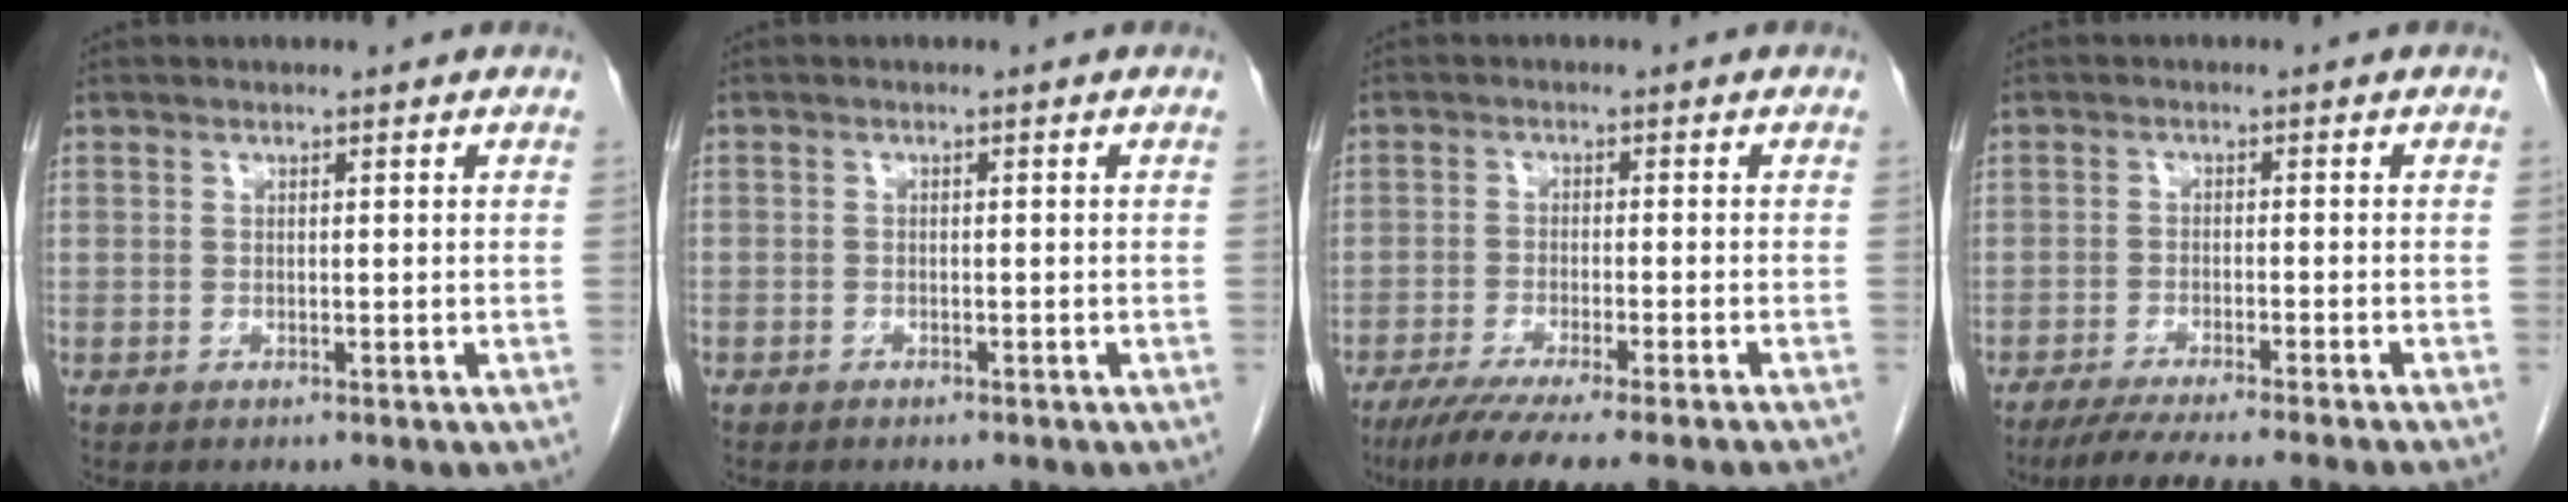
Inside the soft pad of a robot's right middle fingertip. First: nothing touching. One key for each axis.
{"total": 0.8, "fx": -0.6, "fy": 0.6, "fz": 0.1, "tx": -0.003, "ty": 0.003, "tz": -0.011}
{"total": 11.4, "fx": -9.3, "fy": -0.5, "fz": 6.6, "tx": -0.079, "ty": -0.032, "tz": -0.139}
{"total": 10.2, "fx": -8.8, "fy": -1.1, "fz": 5.1, "tx": -0.052, "ty": -0.027, "tz": -0.132}